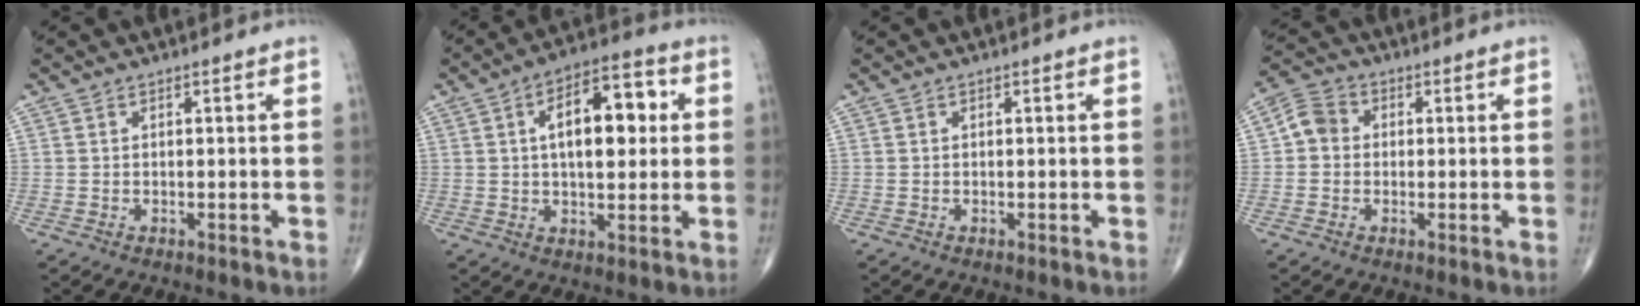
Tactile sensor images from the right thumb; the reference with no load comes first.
{"total": 13.3, "force": [2.6, 6.5, 11.3], "torque": [-0.150, 0.015, 0.036]}
{"total": 0.0}
{"total": 4.7, "force": [0.0, 4.1, 2.3], "torque": [-0.032, 0.013, -0.010]}